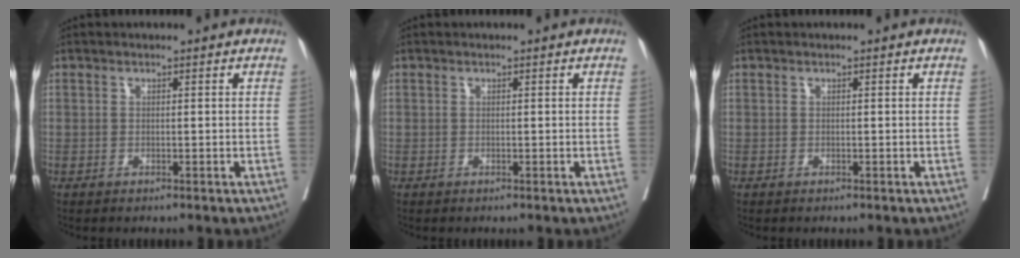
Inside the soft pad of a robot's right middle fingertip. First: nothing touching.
{"total": 0.0}
{"total": 0.0}